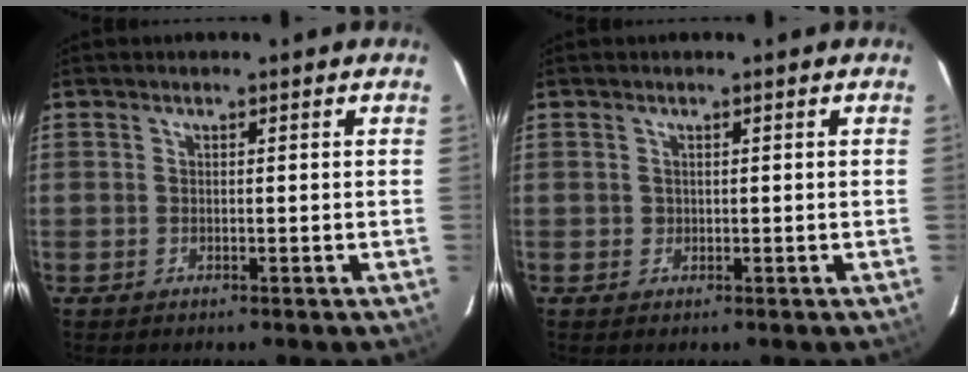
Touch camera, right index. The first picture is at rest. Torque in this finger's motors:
{"motor_torque": [0.05, 0.01, 0.03, 0.00]}